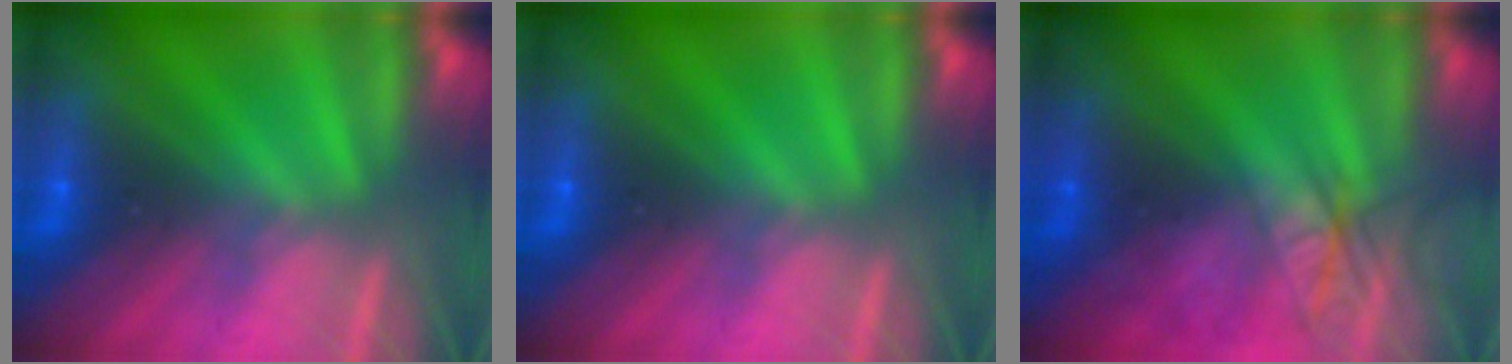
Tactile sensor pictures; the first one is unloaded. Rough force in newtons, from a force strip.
{"total": 0.0}
{"total": 2.5}